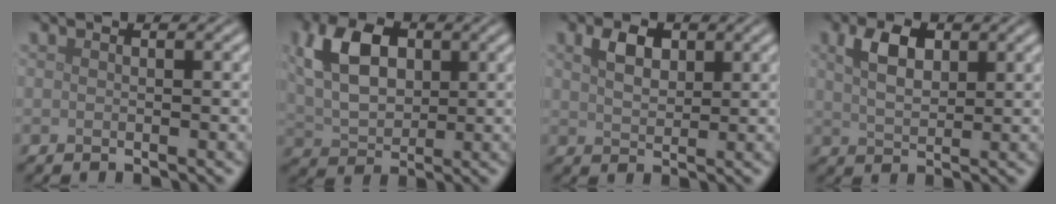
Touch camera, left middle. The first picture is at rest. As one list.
[{"total": 7.4, "force": [2.0, 4.8, 5.3], "torque": [-0.113, 0.011, 0.034]}, {"total": 3.0, "force": [1.4, 1.8, 1.9], "torque": [-0.040, 0.003, 0.027]}, {"total": 3.9, "force": [1.7, 2.3, 2.8], "torque": [-0.060, 0.005, 0.032]}]